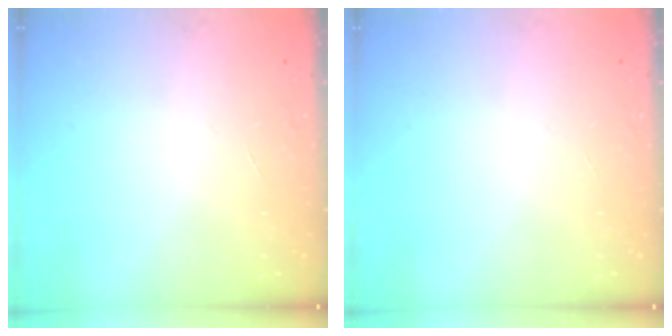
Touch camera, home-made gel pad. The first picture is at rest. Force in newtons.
{"total": 0.0}